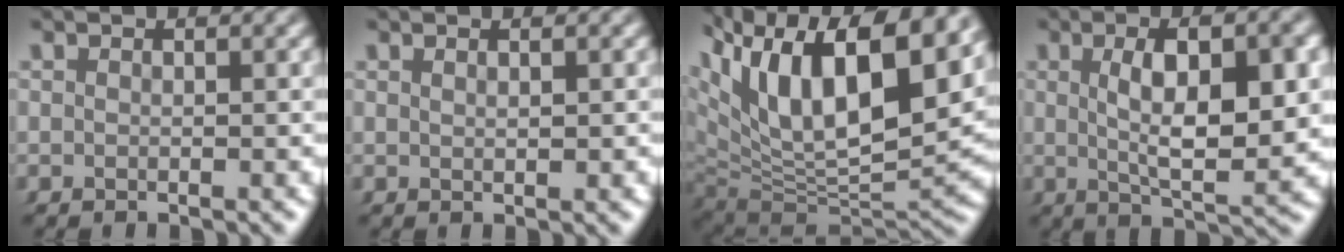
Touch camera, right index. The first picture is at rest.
{"total": 0.8, "force": [0.4, -0.1, 0.7], "torque": [-0.009, -0.002, 0.010]}
{"total": 16.4, "force": [3.2, 10.3, 12.4], "torque": [-0.223, -0.024, 0.057]}
{"total": 6.5, "force": [0.9, 1.8, 6.2], "torque": [-0.099, -0.007, 0.017]}